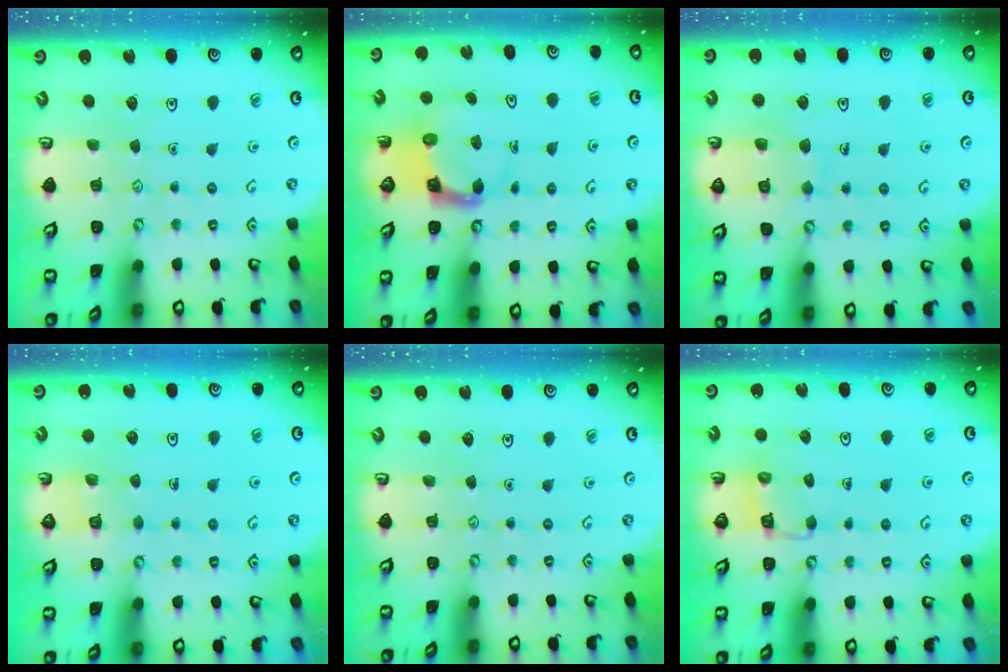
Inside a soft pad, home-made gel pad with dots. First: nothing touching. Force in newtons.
{"total": 3.8, "press": 3.8, "slide": 0.5}
{"total": 7.5, "press": 7.5, "slide": 0.7}
{"total": 4.2, "press": 4.2, "slide": 0.4}
{"total": 0.0}
{"total": 5.5, "press": 5.5, "slide": 0.6}